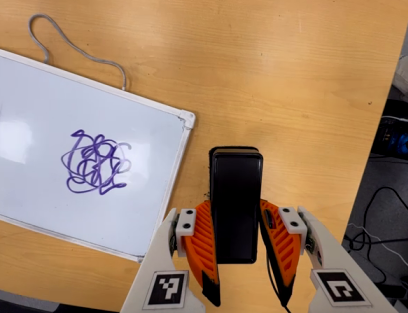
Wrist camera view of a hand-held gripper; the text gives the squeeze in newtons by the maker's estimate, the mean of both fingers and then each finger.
{"total": 4.2, "left": 2.6, "right": 5.7}